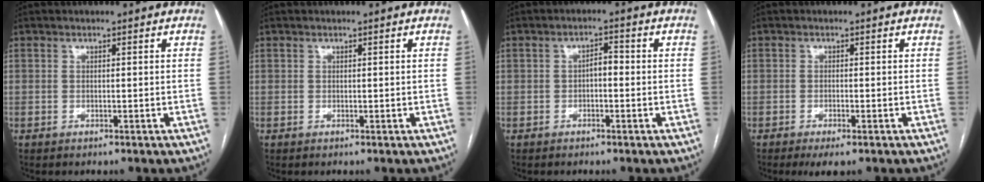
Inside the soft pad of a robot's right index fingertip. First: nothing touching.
{"total": 0.0}
{"total": 2.3, "force": [-0.4, 1.0, 2.0], "torque": [-0.028, 0.010, -0.008]}
{"total": 3.2, "force": [-2.1, 0.7, 2.3], "torque": [-0.036, -0.005, -0.029]}